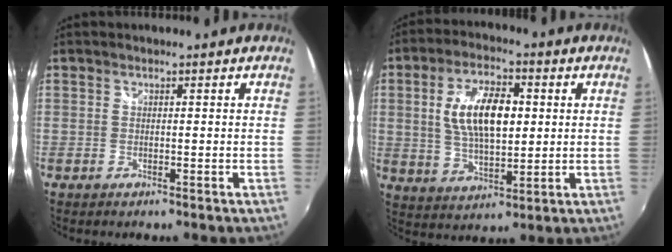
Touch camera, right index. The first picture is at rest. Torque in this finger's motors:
{"motor_torque": [0.51, 0.15, 0.45, 0.09]}